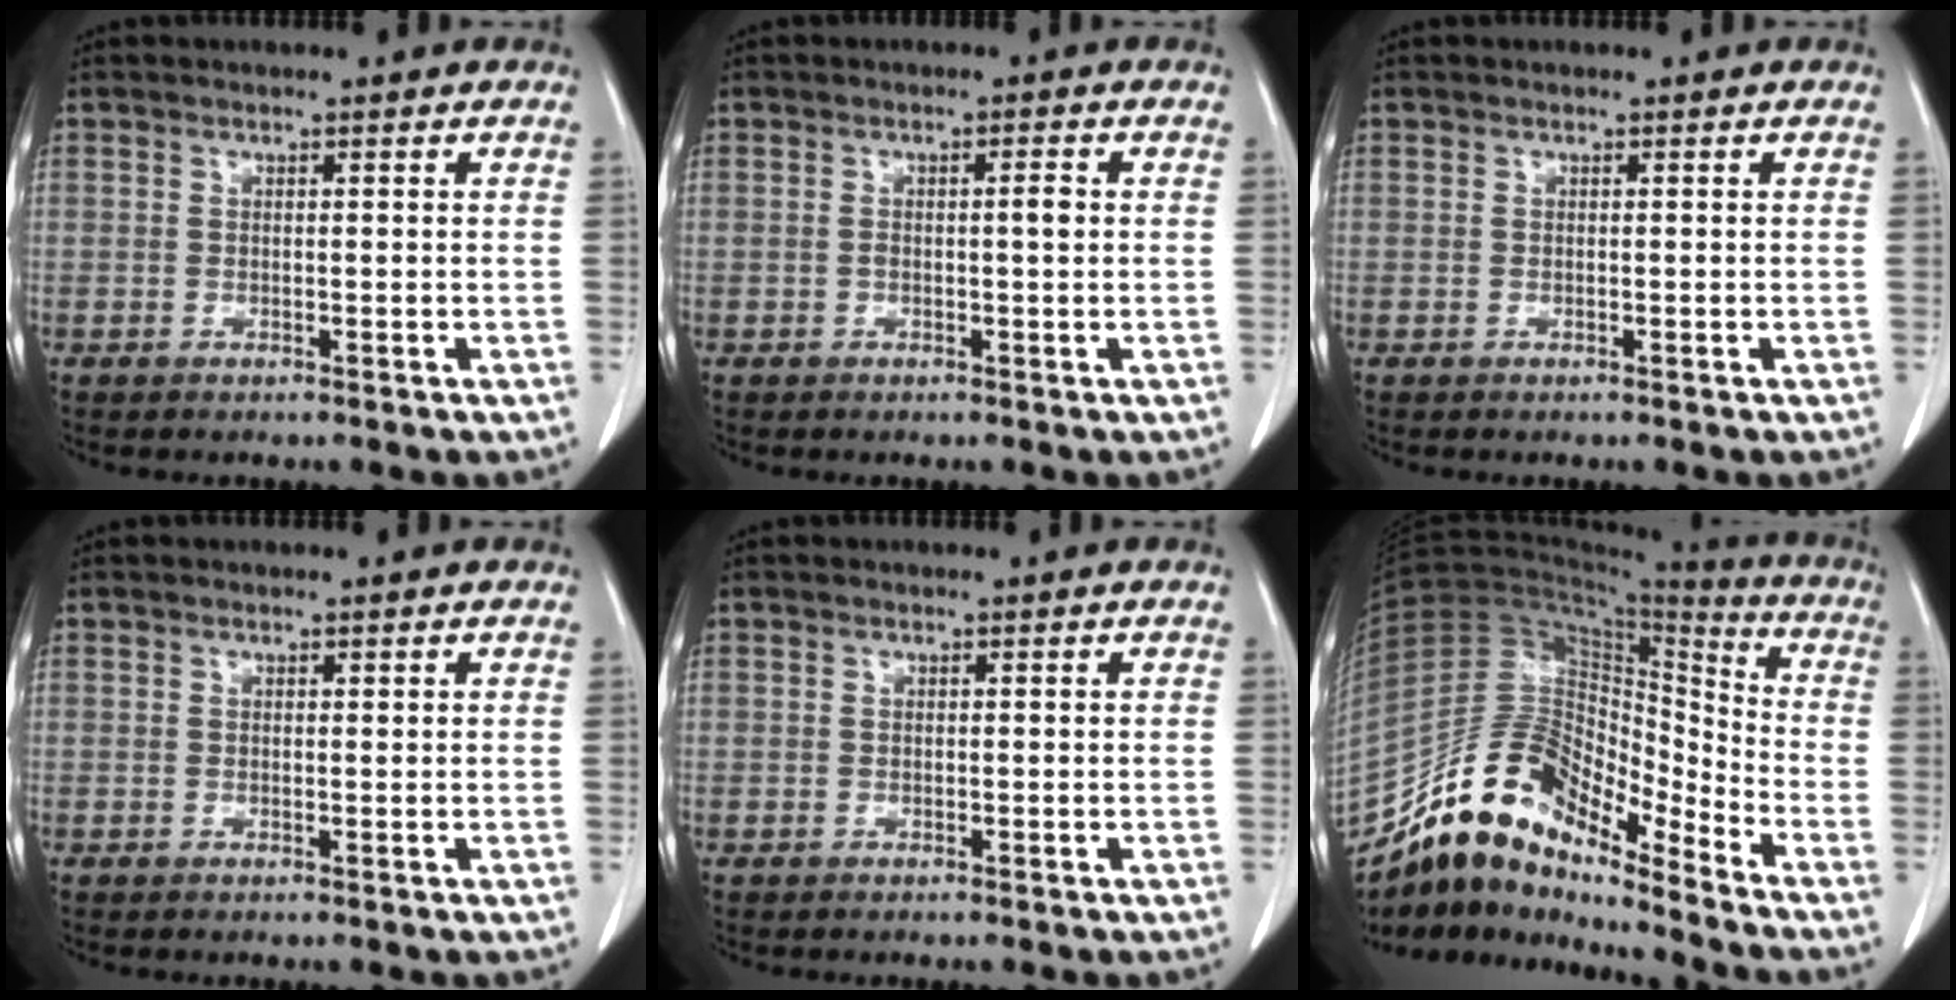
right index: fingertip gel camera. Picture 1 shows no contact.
{"total": 1.8, "force": [0.0, 0.2, 1.8], "torque": [-0.030, 0.003, -0.001]}
{"total": 0.0}
{"total": 0.0}
{"total": 0.0}
{"total": 15.5, "force": [-12.9, 5.0, 7.0], "torque": [-0.114, 0.060, -0.234]}